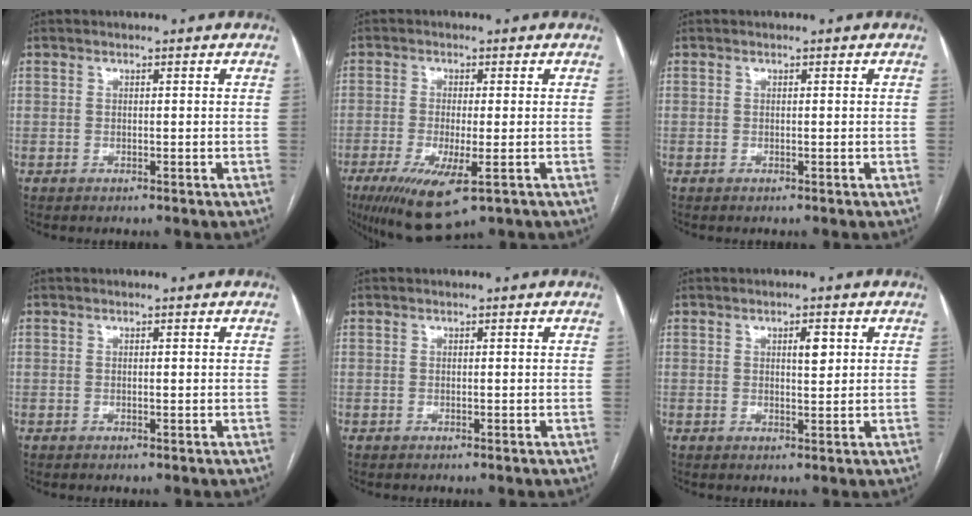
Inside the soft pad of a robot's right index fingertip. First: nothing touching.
{"total": 9.5, "force": [-4.4, 1.9, 8.2], "torque": [-0.145, -0.027, -0.068]}
{"total": 0.0}
{"total": 0.0}
{"total": 0.0}
{"total": 2.7, "force": [0.9, 0.8, 2.4], "torque": [-0.036, -0.002, 0.016]}